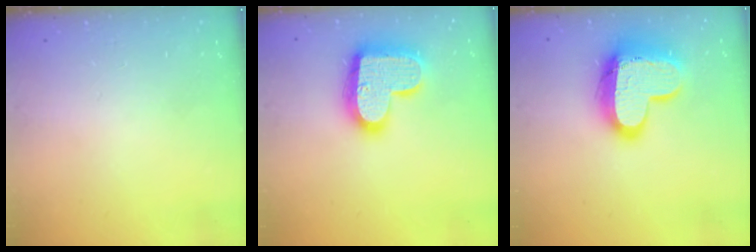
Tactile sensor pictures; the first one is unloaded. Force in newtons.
{"total": 18.9, "press": 18.9, "slide": 1.1}
{"total": 16.9, "press": 16.8, "slide": 1.3}